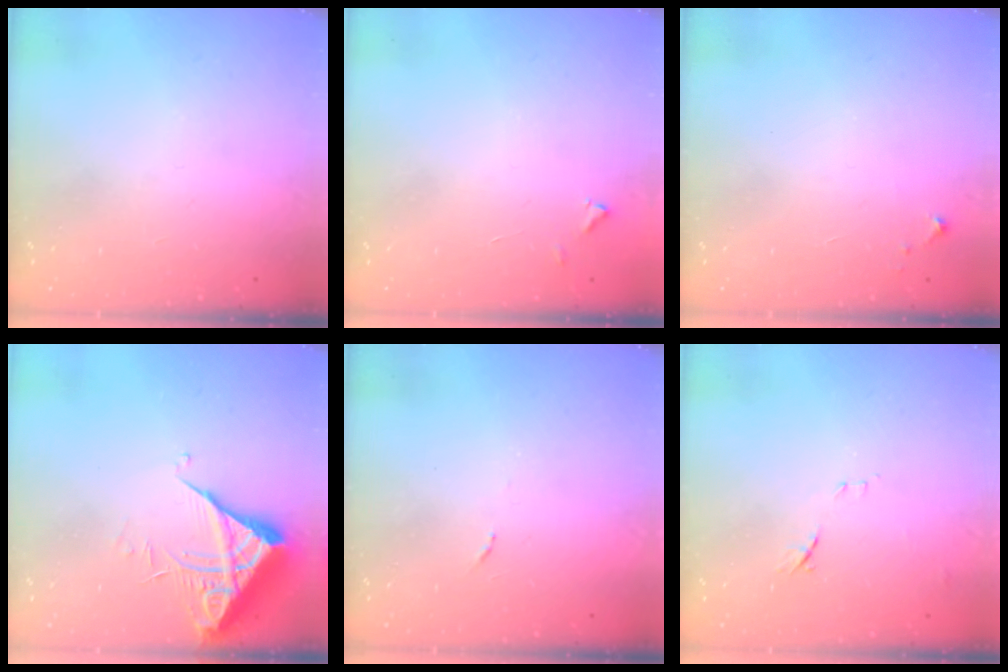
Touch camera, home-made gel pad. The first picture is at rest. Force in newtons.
{"total": 4.0, "press": 3.9, "slide": 0.2}
{"total": 4.3, "press": 4.3, "slide": 0.7}
{"total": 6.0, "press": 6.0, "slide": 0.2}
{"total": 4.6, "press": 4.6, "slide": 0.6}
{"total": 7.5, "press": 7.5, "slide": 0.8}